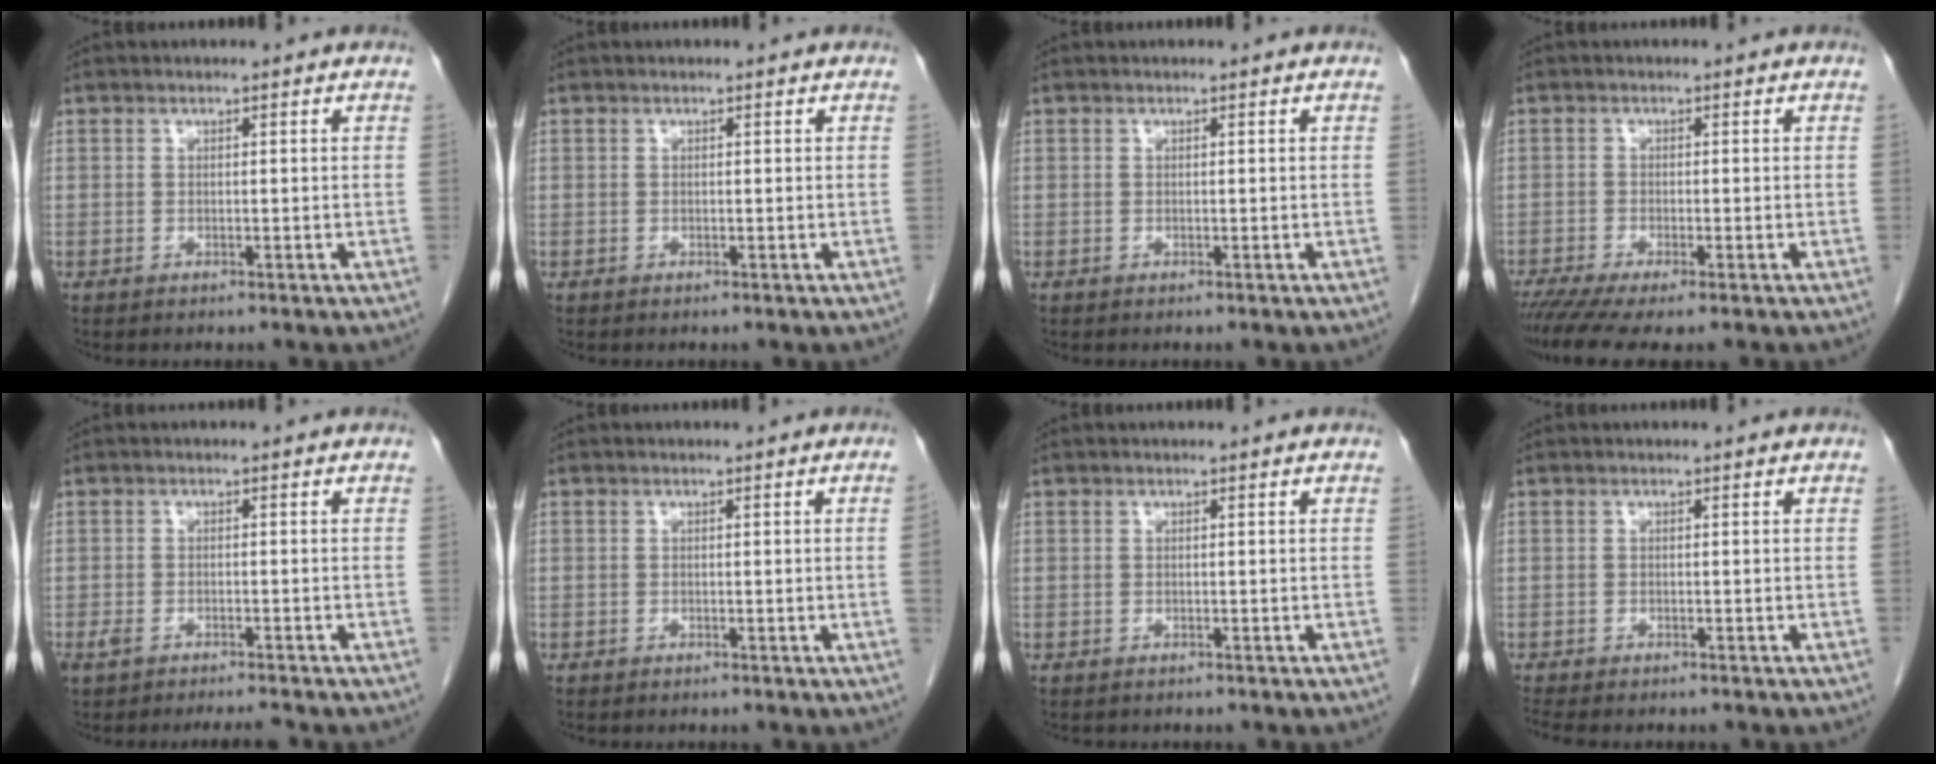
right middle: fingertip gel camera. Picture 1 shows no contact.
{"total": 0.0}
{"total": 0.0}
{"total": 6.3, "force": [-4.8, 0.5, 4.0], "torque": [-0.065, -0.015, -0.081]}
{"total": 4.6, "force": [-3.7, 1.1, 2.3], "torque": [-0.046, 0.000, -0.059]}
{"total": 0.9, "force": [-0.2, -0.3, 0.8], "torque": [-0.007, 0.001, -0.003]}
{"total": 0.6, "force": [-0.5, 0.2, 0.1], "torque": [-0.010, 0.000, -0.009]}
{"total": 4.6, "force": [-4.0, 1.1, 2.1], "torque": [-0.031, -0.010, -0.061]}